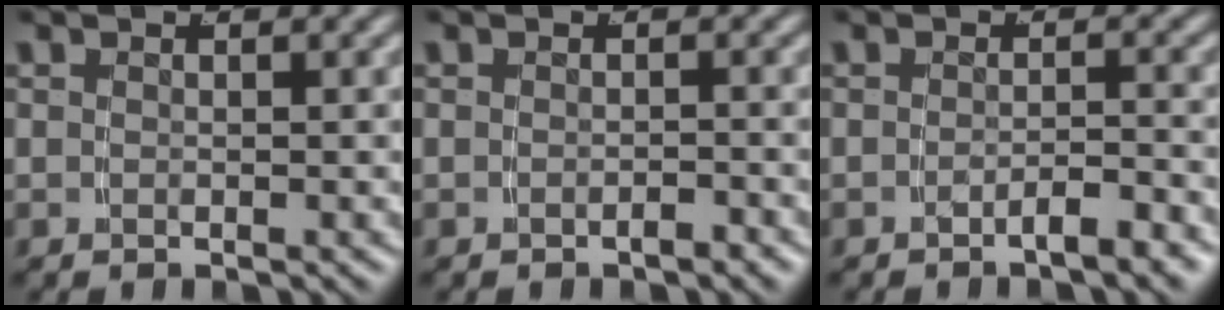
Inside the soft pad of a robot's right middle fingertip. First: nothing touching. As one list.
[{"total": 0.8, "force": [-0.8, -0.1, 0.1], "torque": [-0.002, 0.003, -0.015]}, {"total": 1.9, "force": [-1.6, -0.5, 0.8], "torque": [-0.006, 0.005, -0.031]}]